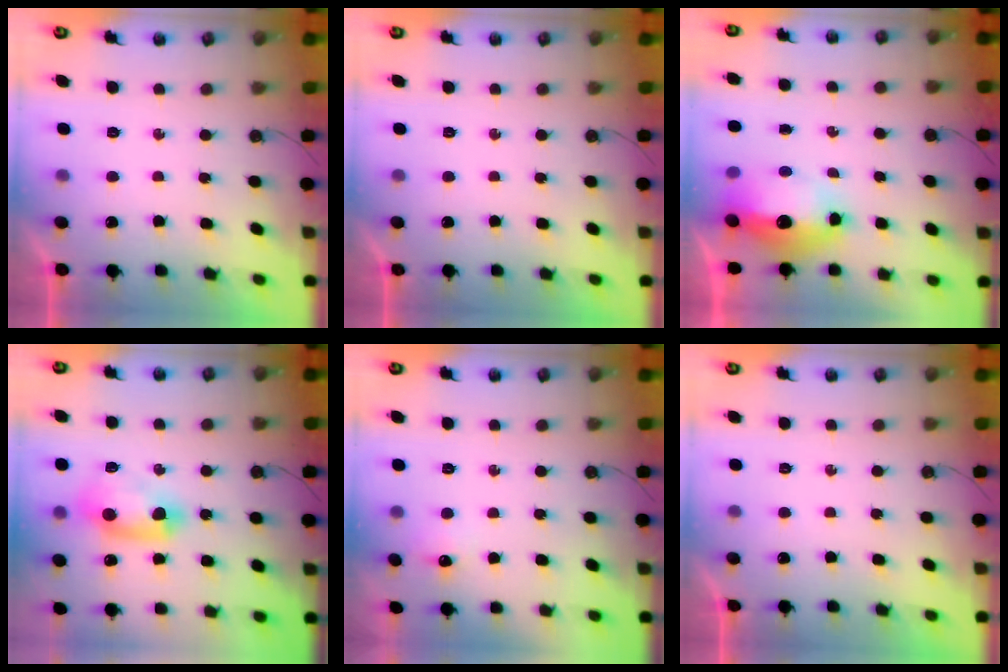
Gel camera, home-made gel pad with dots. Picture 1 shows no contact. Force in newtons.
{"total": 0.0}
{"total": 19.9, "press": 15.4, "slide": 12.5}
{"total": 11.7, "press": 11.7, "slide": 0.9}
{"total": 5.8, "press": 5.8, "slide": 0.9}
{"total": 0.0}